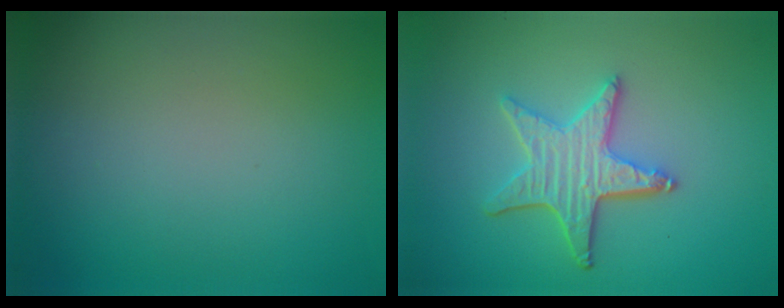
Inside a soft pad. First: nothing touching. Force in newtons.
{"total": 4.5, "press": 3.8, "slide": 2.4}